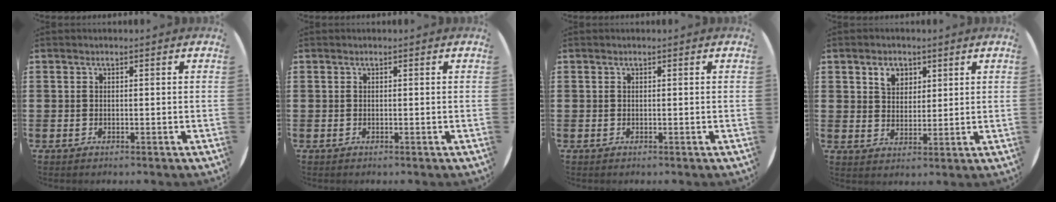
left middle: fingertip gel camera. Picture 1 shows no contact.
{"total": 0.0}
{"total": 0.0}
{"total": 3.3, "force": [2.0, 2.4, 1.2], "torque": [-0.013, 0.000, 0.035]}